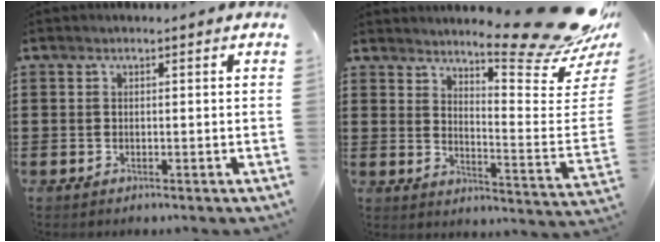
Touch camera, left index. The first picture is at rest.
{"total": 13.4, "force": [11.4, 0.7, 6.9], "torque": [-0.108, -0.087, 0.186]}